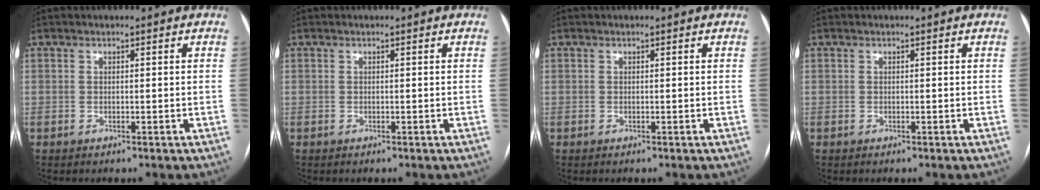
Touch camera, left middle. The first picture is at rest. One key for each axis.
{"total": 0.0}
{"total": 0.0}
{"total": 0.0}